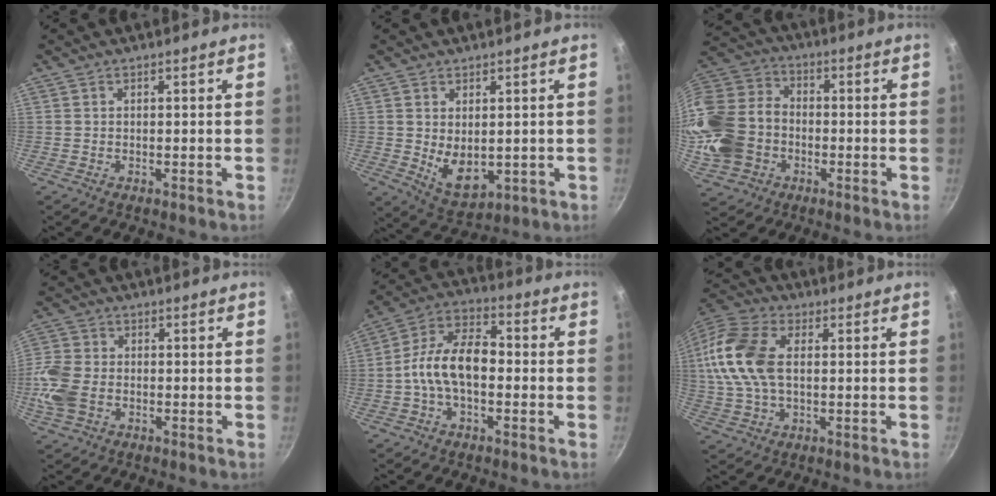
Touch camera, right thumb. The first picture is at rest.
{"total": 7.4, "force": [0.6, 4.6, 5.7], "torque": [-0.081, -0.022, 0.030]}
{"total": 20.6, "force": [-4.2, 16.2, 11.9], "torque": [-0.271, 0.046, -0.083]}
{"total": 9.3, "force": [-2.3, 6.7, 6.1], "torque": [-0.138, 0.010, -0.057]}
{"total": 12.0, "force": [-1.7, 6.9, 9.7], "torque": [-0.154, 0.045, -0.048]}
{"total": 15.9, "force": [1.5, 9.8, 12.4], "torque": [-0.247, 0.023, 0.017]}